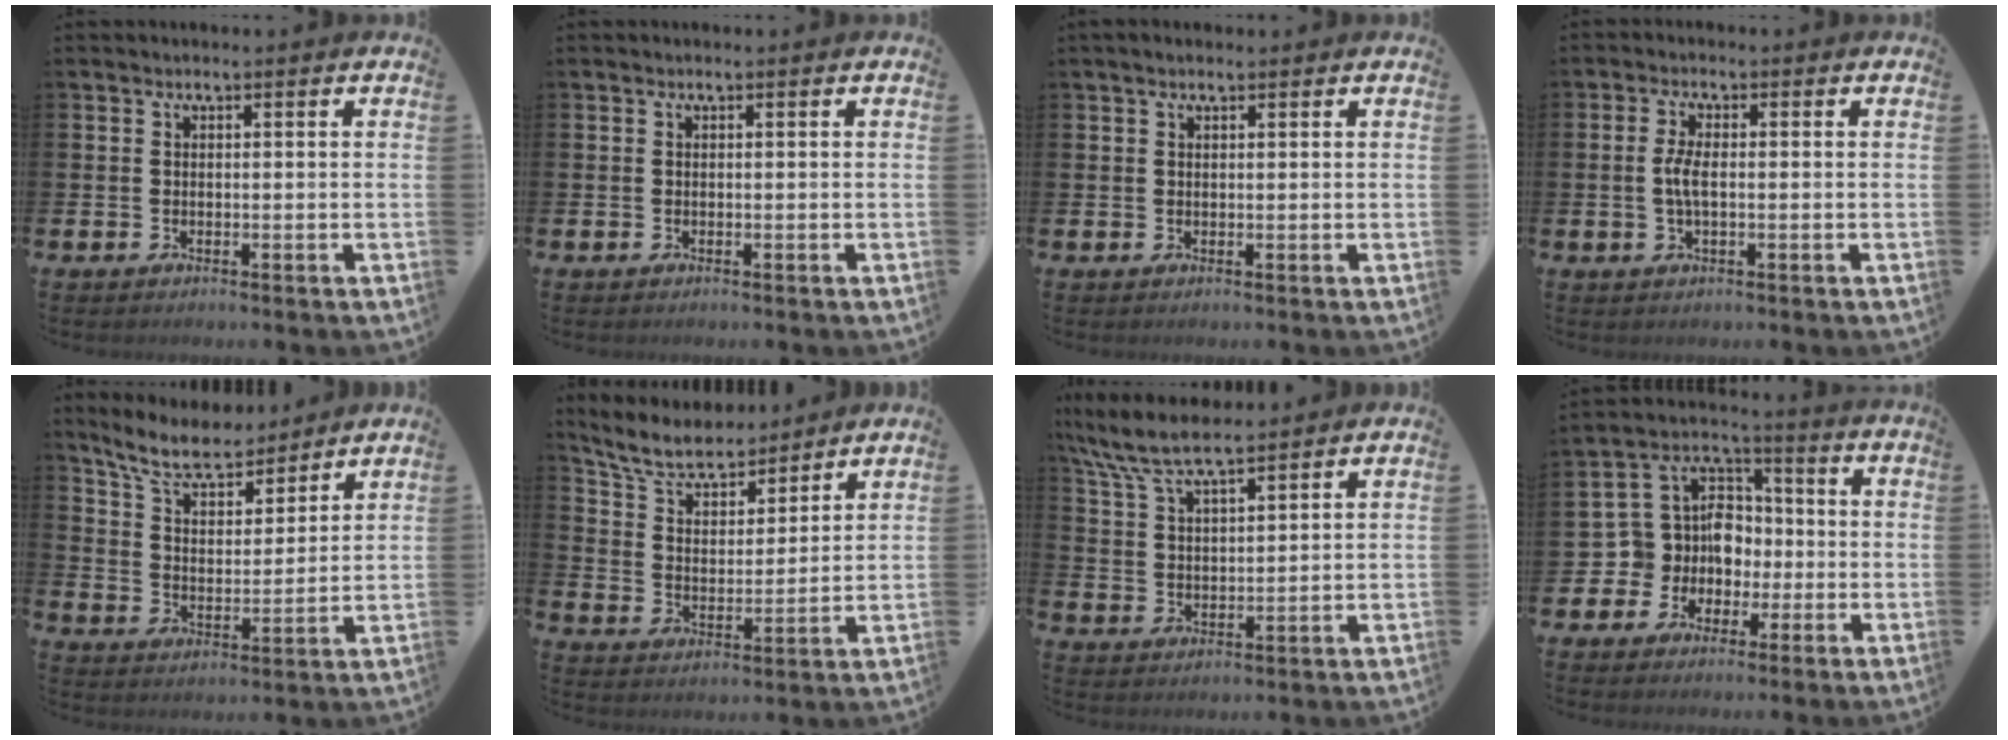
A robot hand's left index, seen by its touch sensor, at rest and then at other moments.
{"total": 0.0}
{"total": 1.2, "force": [0.9, 0.4, 0.6], "torque": [-0.001, 0.000, 0.013]}
{"total": 3.1, "force": [0.0, 1.2, 2.9], "torque": [-0.059, -0.001, -0.005]}
{"total": 7.9, "force": [7.2, 2.0, 2.5], "torque": [-0.082, -0.039, 0.130]}
{"total": 7.2, "force": [6.7, 2.0, 1.9], "torque": [-0.071, -0.043, 0.117]}
{"total": 7.9, "force": [7.1, 1.2, 3.0], "torque": [-0.086, -0.027, 0.128]}
{"total": 8.3, "force": [-1.6, 7.8, 2.4], "torque": [-0.096, 0.002, -0.034]}